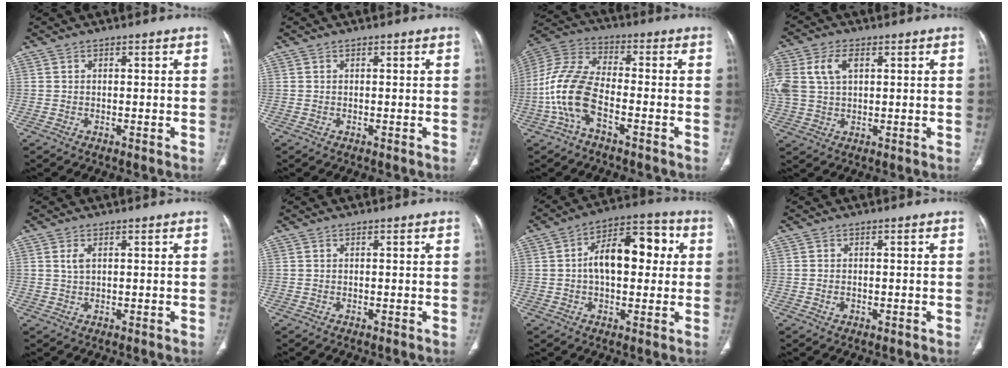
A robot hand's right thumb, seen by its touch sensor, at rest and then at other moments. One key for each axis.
{"total": 0.0}
{"total": 12.8, "fx": -4.2, "fy": 6.1, "fz": 10.4, "tx": -0.234, "ty": 0.036, "tz": -0.090}
{"total": 12.5, "fx": 3.3, "fy": 8.3, "fz": 8.7, "tx": -0.223, "ty": 0.012, "tz": 0.068}
{"total": 1.9, "fx": 0.7, "fy": 0.9, "fz": 1.5, "tx": -0.034, "ty": 0.003, "tz": 0.018}
{"total": 0.0}
{"total": 14.0, "fx": 1.6, "fy": 7.8, "fz": 11.5, "tx": -0.153, "ty": 0.034, "tz": 0.015}
{"total": 1.1, "fx": -0.3, "fy": 0.8, "fz": 0.7, "tx": -0.013, "ty": 0.004, "tz": -0.004}